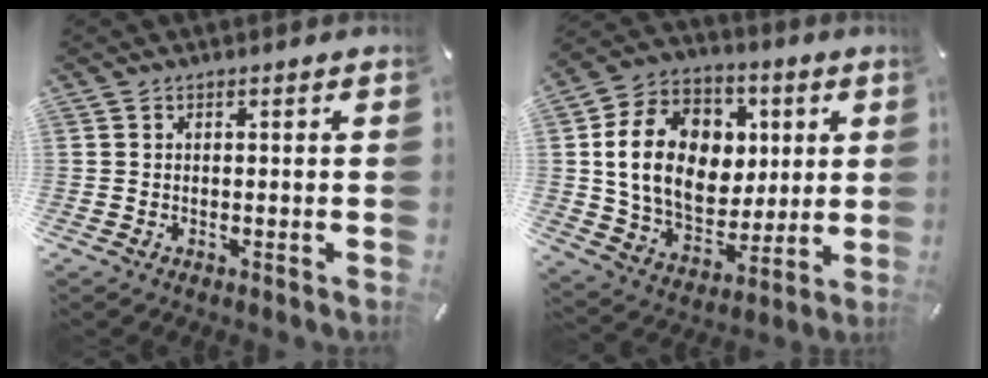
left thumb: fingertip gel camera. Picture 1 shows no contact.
{"total": 18.6, "force": [3.0, 14.9, 10.6], "torque": [-0.206, 0.002, 0.064]}